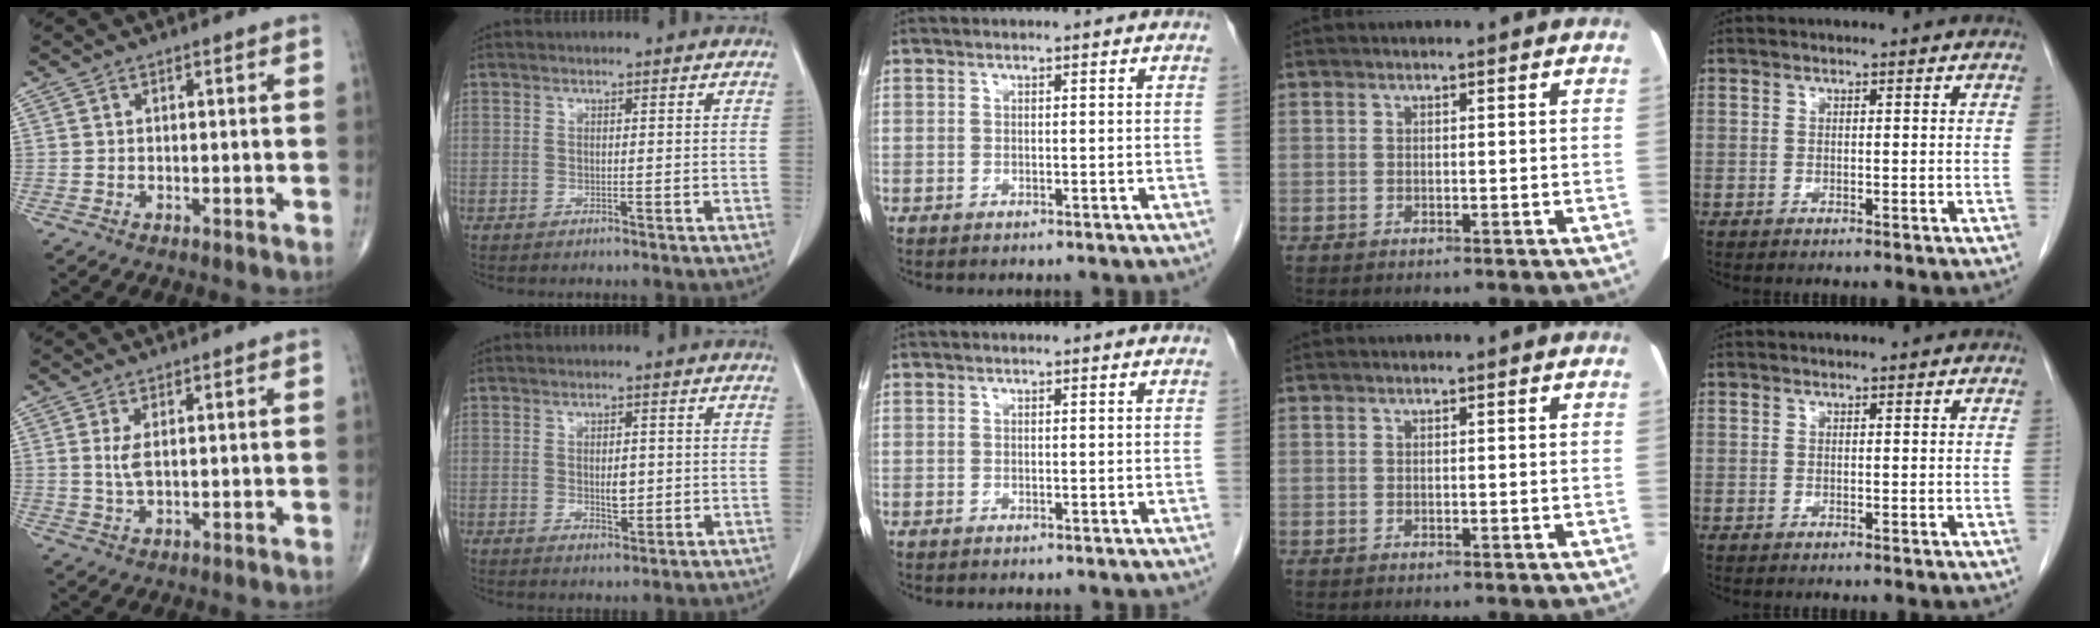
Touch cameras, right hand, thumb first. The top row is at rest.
{"thumb": {"total": 2.8, "force": [0.6, 1.0, 2.5], "torque": [-0.056, -0.005, 0.019]}, "index": {"total": 3.2, "force": [-0.1, 1.5, 2.9], "torque": [-0.047, -0.002, 0.003]}}